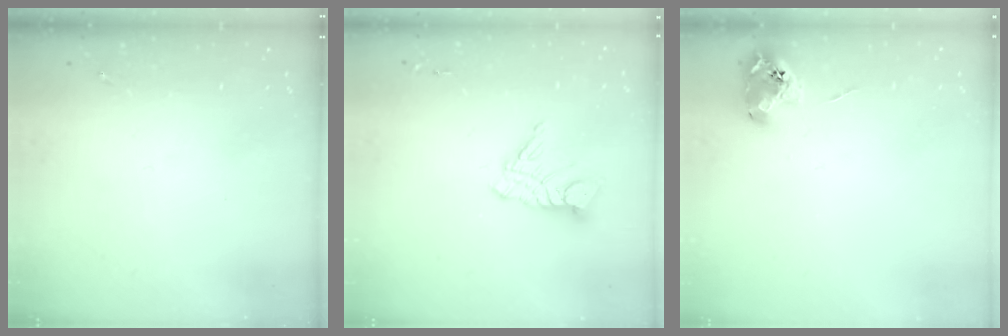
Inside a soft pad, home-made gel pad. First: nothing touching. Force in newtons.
{"total": 11.0, "press": 10.9, "slide": 1.0}
{"total": 8.7, "press": 8.6, "slide": 0.8}